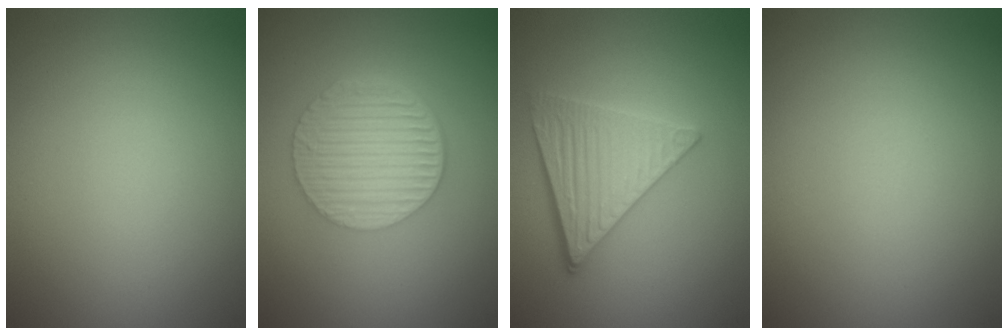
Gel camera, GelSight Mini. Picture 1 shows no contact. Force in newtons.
{"total": 6.7, "press": 4.4, "slide": 5.0}
{"total": 4.8, "press": 3.9, "slide": 2.8}
{"total": 0.0}